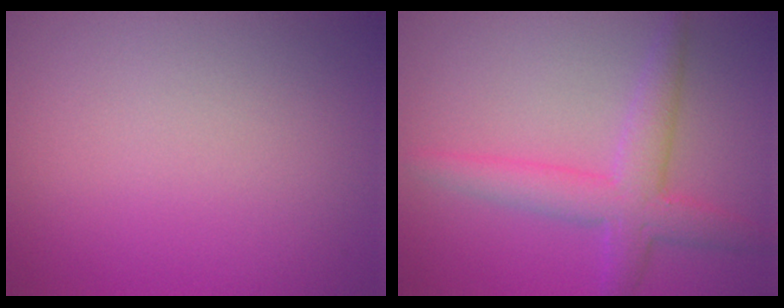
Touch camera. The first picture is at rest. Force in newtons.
{"total": 4.2, "press": 4.2, "slide": 0.2}